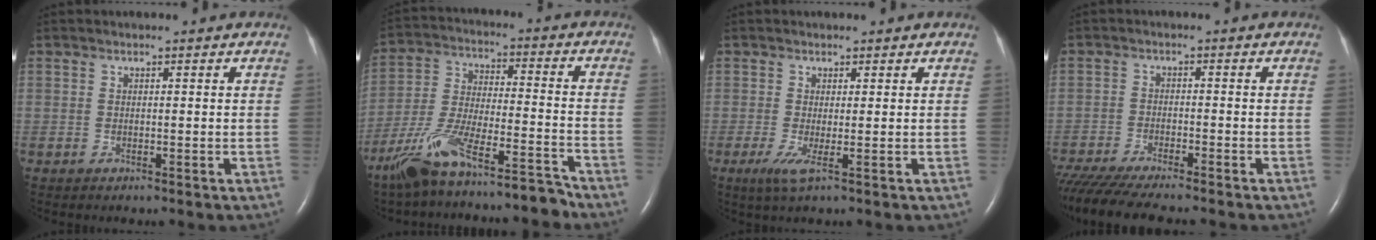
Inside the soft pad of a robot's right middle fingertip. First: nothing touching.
{"total": 13.7, "force": [-11.6, 1.8, 7.1], "torque": [-0.141, 0.012, -0.210]}
{"total": 2.7, "force": [-0.8, 0.0, 2.5], "torque": [-0.059, -0.011, -0.014]}
{"total": 11.7, "force": [-10.2, 0.7, 5.7], "torque": [-0.083, -0.028, -0.163]}